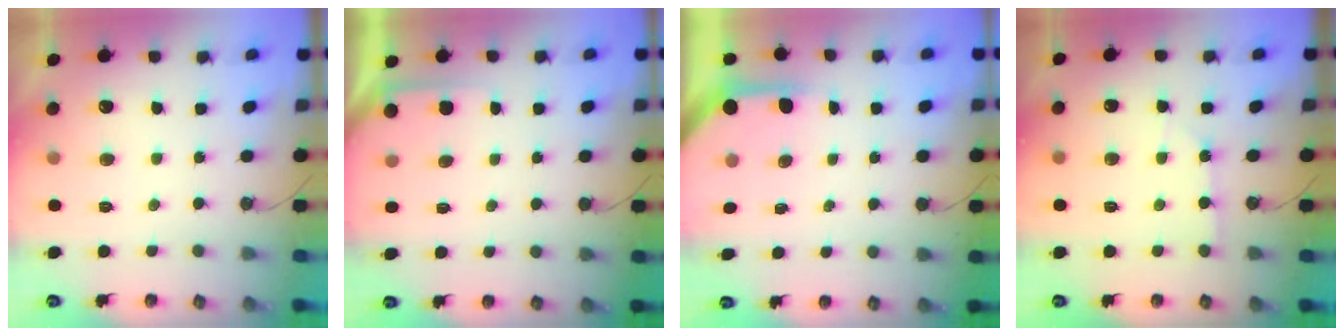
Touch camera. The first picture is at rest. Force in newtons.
{"total": 2.4, "press": 2.4, "slide": 0.2}
{"total": 3.9, "press": 3.8, "slide": 0.3}
{"total": 2.2, "press": 2.2, "slide": 0.3}